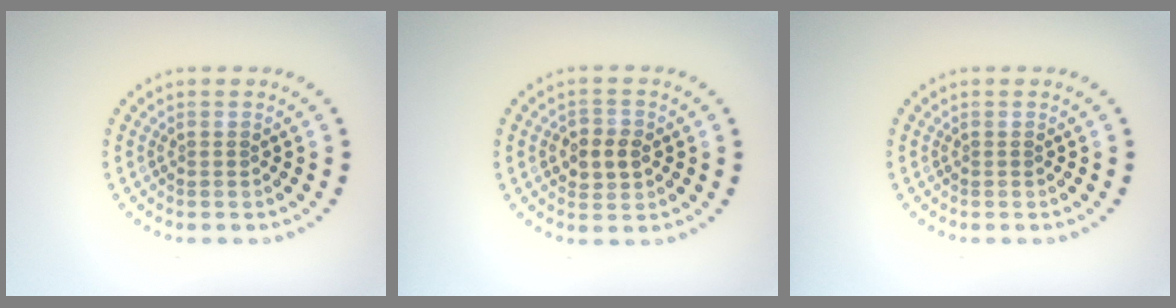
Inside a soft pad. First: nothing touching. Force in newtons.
{"total": 2.6, "press": 2.6, "slide": 0.2}
{"total": 0.0}